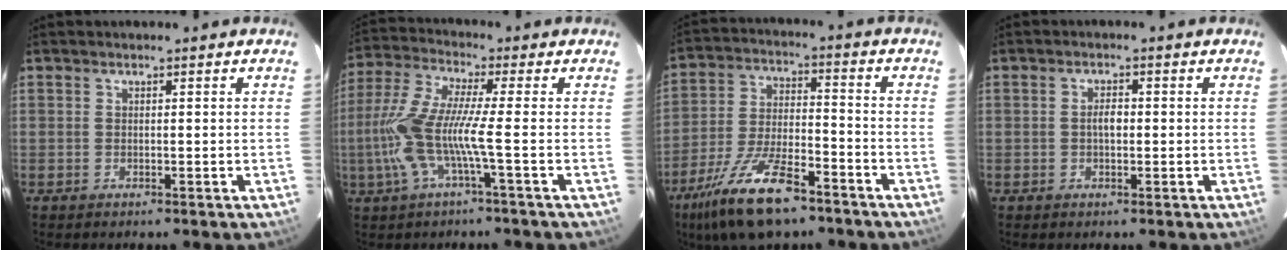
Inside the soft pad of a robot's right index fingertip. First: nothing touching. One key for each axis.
{"total": 10.5, "fx": -2.7, "fy": -0.1, "fz": 10.1, "tx": -0.214, "ty": -0.004, "tz": -0.052}
{"total": 16.4, "fx": -11.1, "fy": 5.6, "fz": 10.6, "tx": -0.223, "ty": -0.024, "tz": -0.200}
{"total": 2.2, "fx": -0.2, "fy": 1.1, "fz": 1.8, "tx": -0.034, "ty": 0.007, "tz": -0.004}